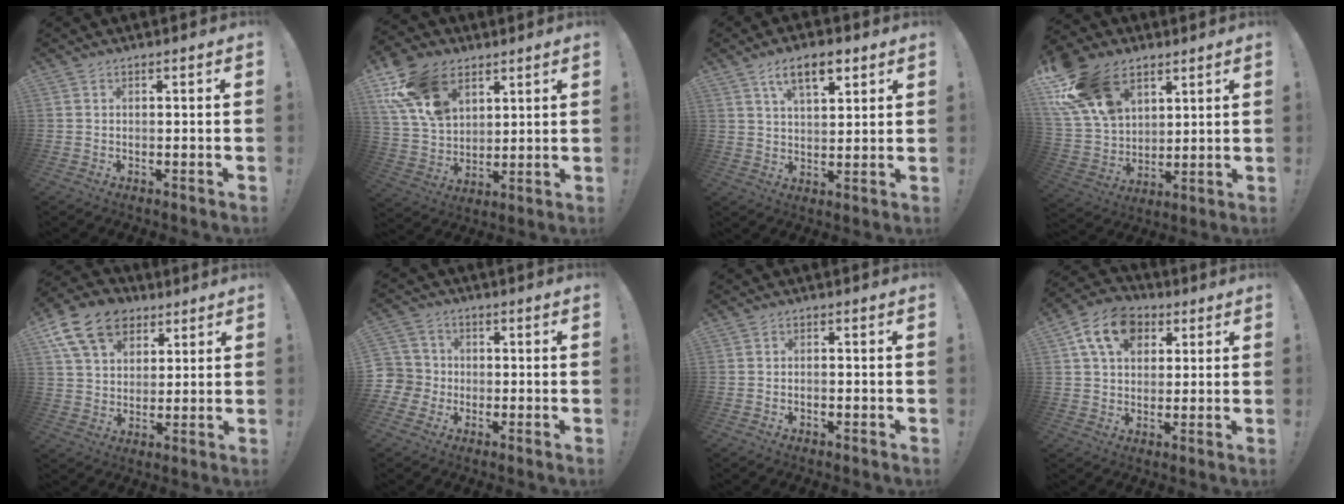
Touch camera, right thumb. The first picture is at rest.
{"total": 17.7, "force": [9.0, 11.6, 9.8], "torque": [-0.200, -0.036, 0.176]}
{"total": 9.2, "force": [5.3, 3.9, 6.4], "torque": [-0.099, -0.013, 0.093]}
{"total": 20.0, "force": [10.4, 13.0, 11.2], "torque": [-0.227, -0.047, 0.198]}
{"total": 16.3, "force": [8.0, 11.6, 8.1], "torque": [-0.140, -0.034, 0.153]}
{"total": 5.9, "force": [-1.3, 5.7, 0.9], "torque": [-0.031, 0.012, -0.023]}
{"total": 0.8, "force": [-0.5, 0.5, 0.3], "torque": [-0.007, 0.002, -0.008]}
{"total": 13.1, "force": [5.4, 9.4, 7.3], "torque": [-0.121, -0.006, 0.105]}